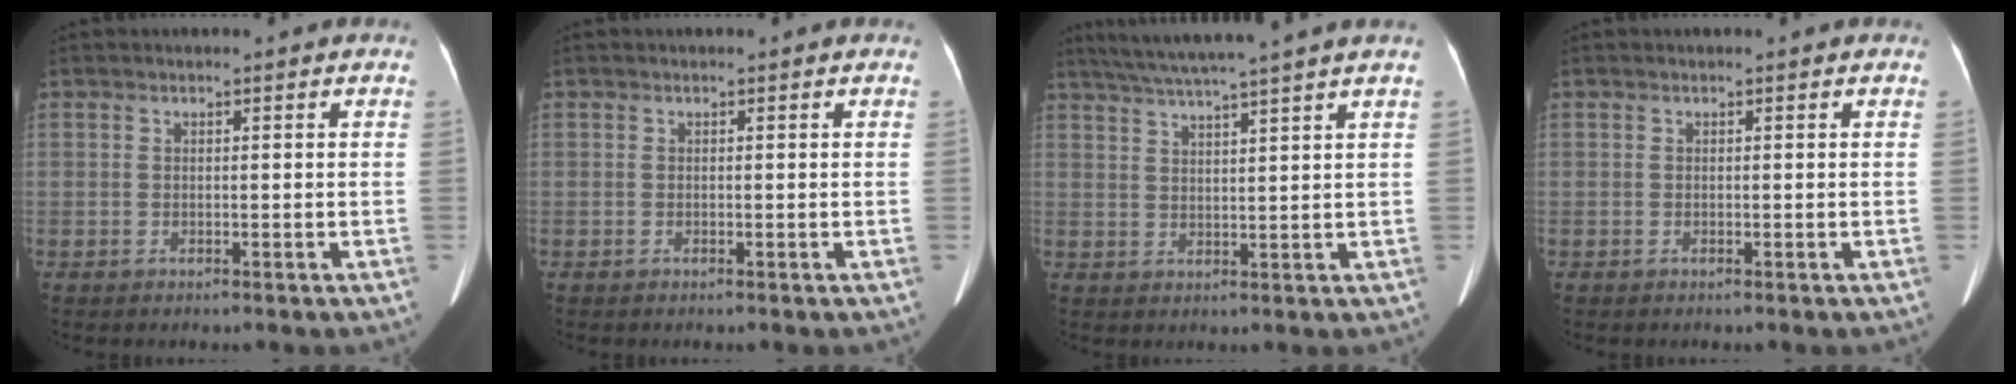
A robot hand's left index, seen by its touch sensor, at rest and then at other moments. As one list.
[{"total": 0.0}, {"total": 10.6, "force": [8.9, -1.9, 5.4], "torque": [-0.093, 0.017, 0.131]}, {"total": 0.0}]